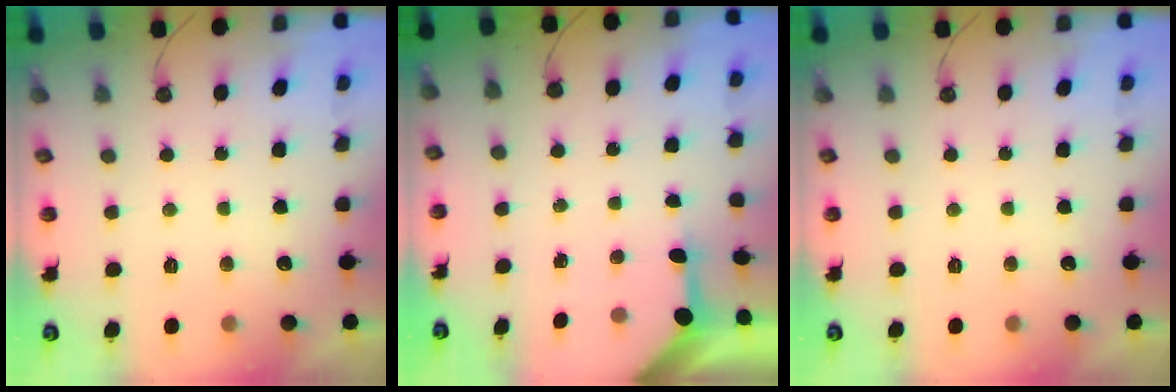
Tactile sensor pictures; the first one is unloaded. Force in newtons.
{"total": 3.4, "press": 3.4, "slide": 0.4}
{"total": 0.0}